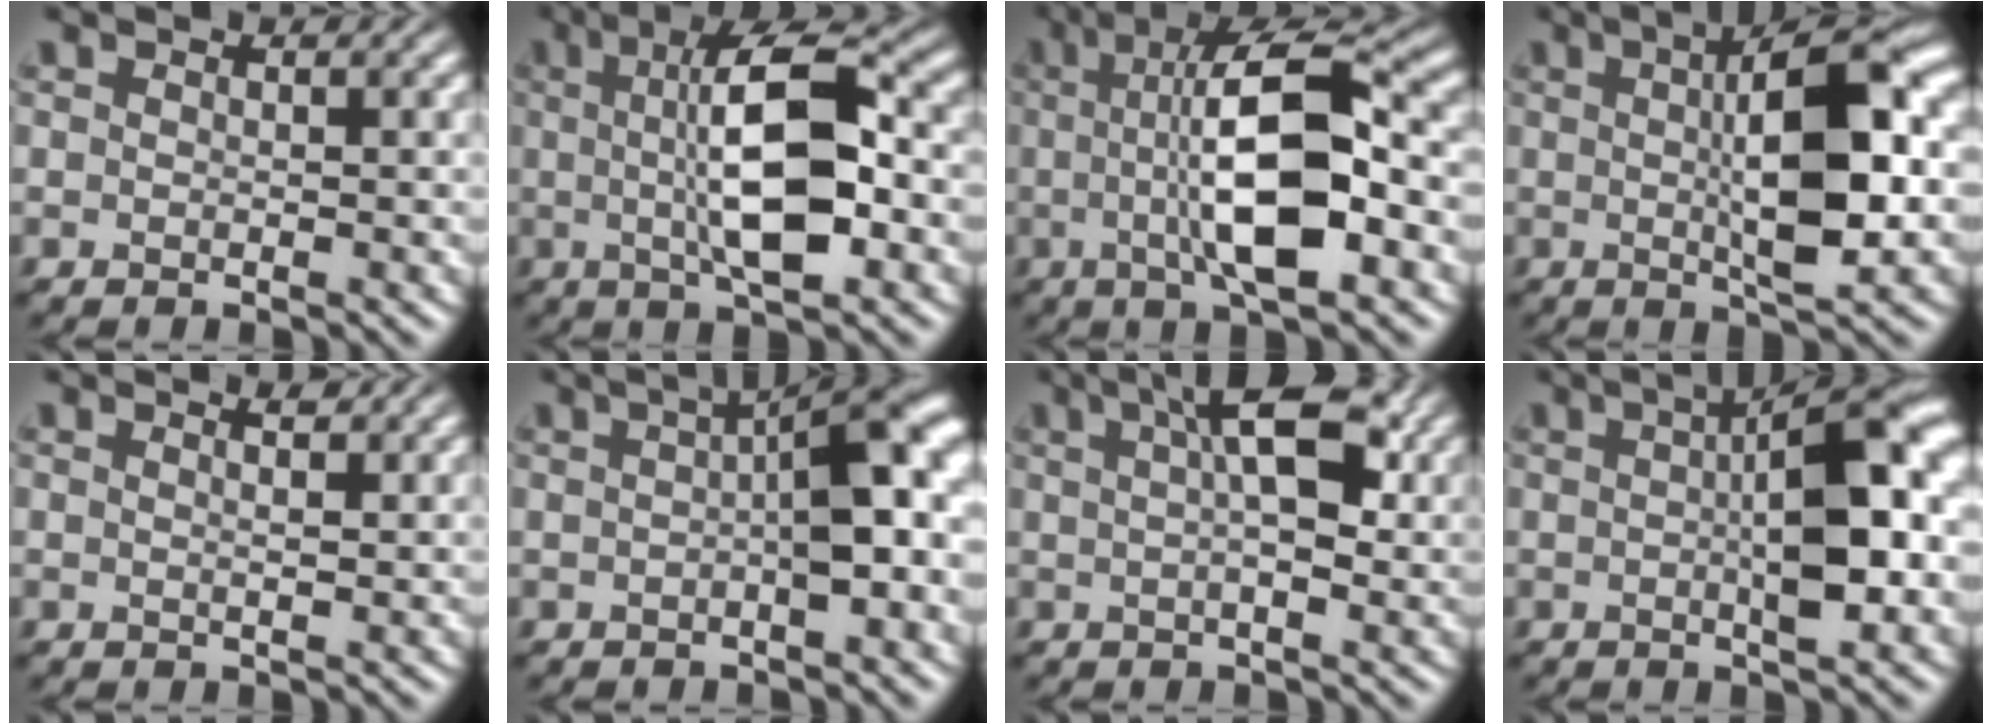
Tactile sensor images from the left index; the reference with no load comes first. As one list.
[{"total": 9.7, "force": [0.4, 3.0, 9.2], "torque": [-0.145, 0.013, 0.001]}, {"total": 10.6, "force": [-0.1, 3.1, 10.1], "torque": [-0.163, 0.016, -0.009]}, {"total": 10.5, "force": [1.1, 2.8, 10.0], "torque": [-0.142, 0.011, 0.014]}, {"total": 1.8, "force": [1.2, 0.6, 1.2], "torque": [-0.006, 0.002, 0.001]}, {"total": 6.8, "force": [0.4, 1.7, 6.6], "torque": [-0.084, 0.016, 0.002]}, {"total": 6.9, "force": [2.5, 2.2, 6.1], "torque": [-0.069, 0.018, 0.017]}, {"total": 9.4, "force": [0.8, 2.6, 9.0], "torque": [-0.126, 0.017, 0.007]}]